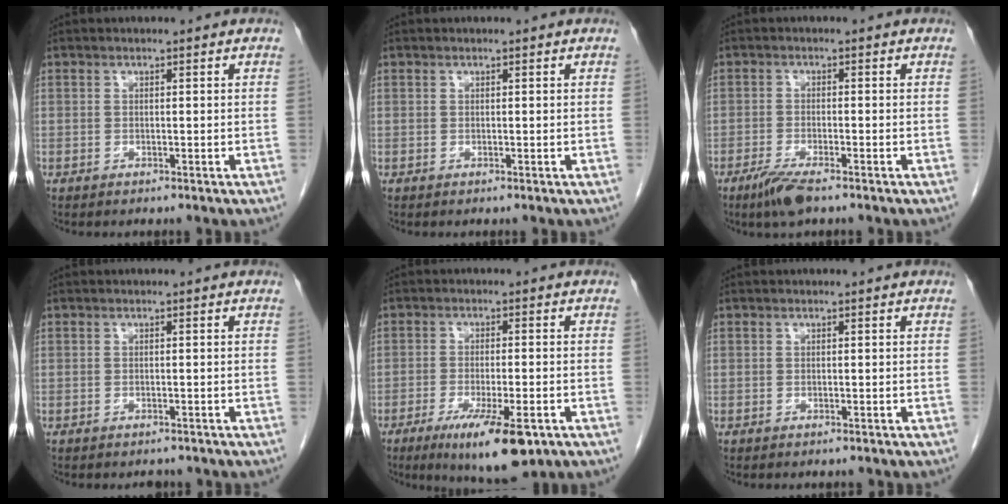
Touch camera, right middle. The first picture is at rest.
{"total": 0.0}
{"total": 4.4, "force": [-3.1, 0.6, 3.1], "torque": [-0.067, -0.009, -0.058]}
{"total": 1.3, "force": [-1.2, 0.5, 0.1], "torque": [-0.007, -0.001, -0.015]}
{"total": 10.4, "force": [-5.8, 1.9, 8.4], "torque": [-0.134, -0.023, -0.085]}
{"total": 0.0}